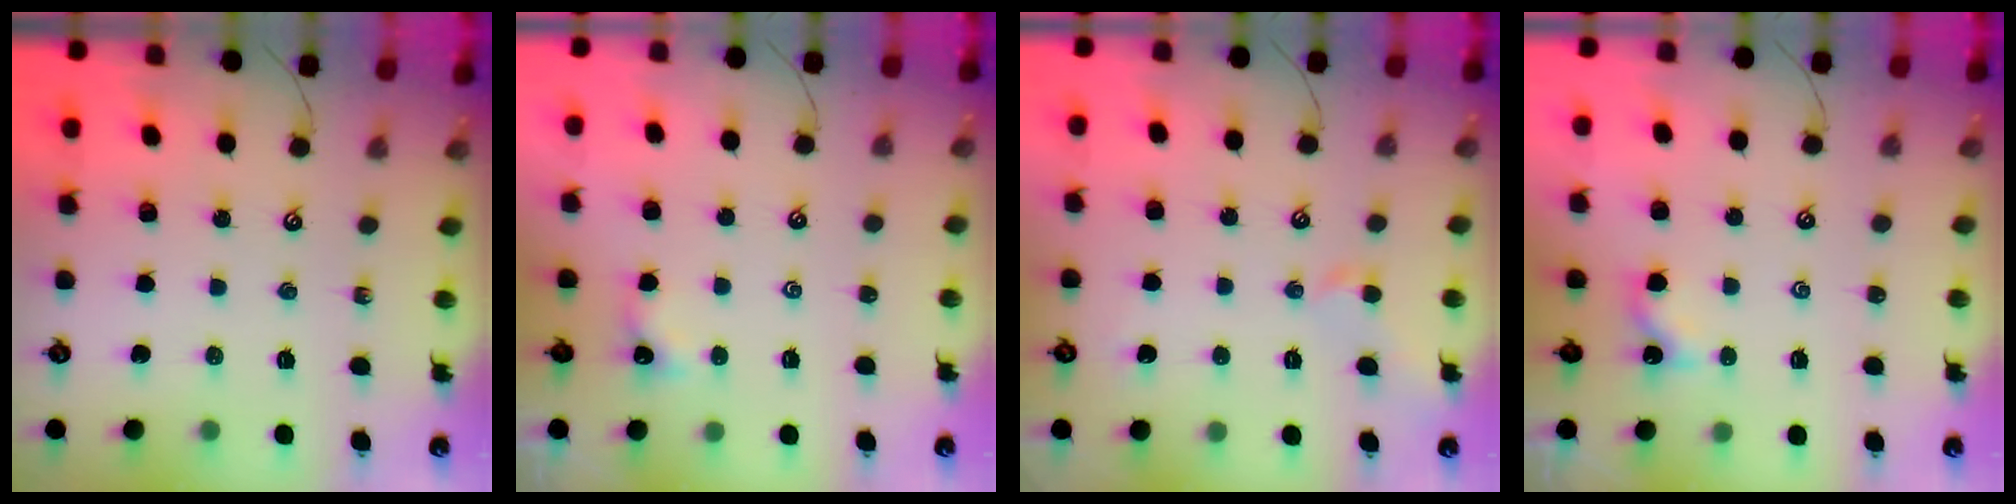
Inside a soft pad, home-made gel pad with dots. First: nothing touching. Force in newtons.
{"total": 0.0}
{"total": 1.4, "press": 1.3, "slide": 0.6}
{"total": 0.6, "press": 0.5, "slide": 0.3}